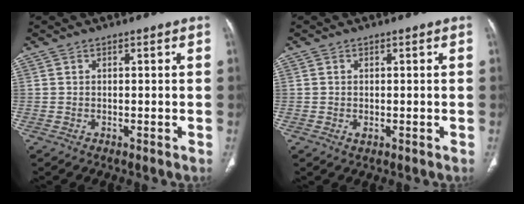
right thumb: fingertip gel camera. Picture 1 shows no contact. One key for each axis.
{"total": 1.0, "fx": -0.2, "fy": 0.6, "fz": 0.7, "tx": -0.015, "ty": -0.003, "tz": -0.001}